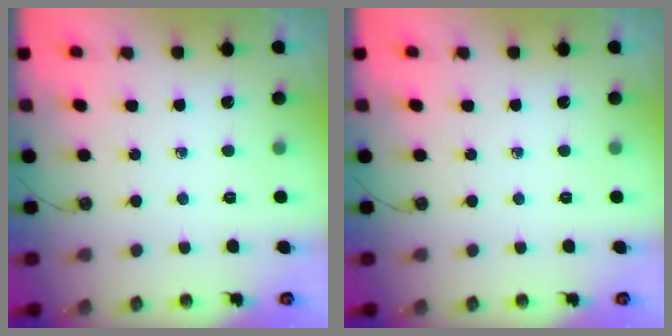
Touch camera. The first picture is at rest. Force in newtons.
{"total": 0.0}